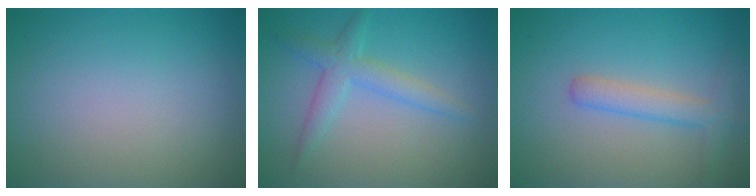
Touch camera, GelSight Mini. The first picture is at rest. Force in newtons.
{"total": 2.7, "press": 2.7, "slide": 0.0}
{"total": 2.7, "press": 2.7, "slide": 0.1}